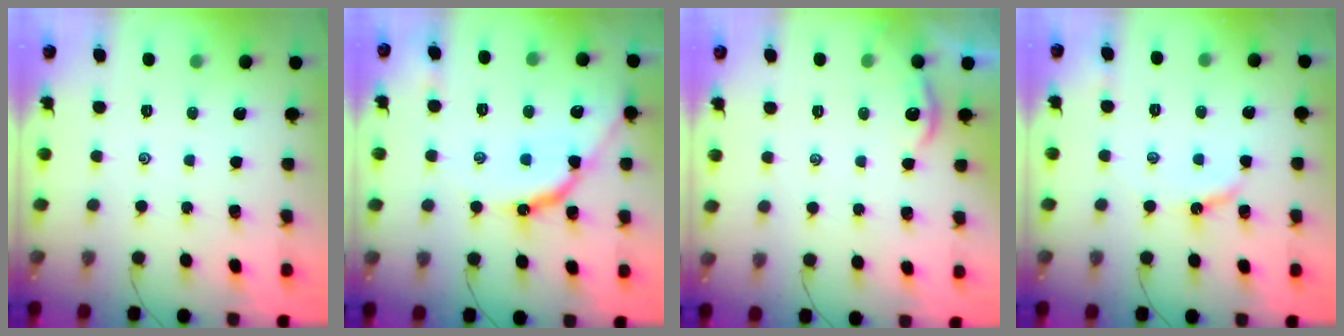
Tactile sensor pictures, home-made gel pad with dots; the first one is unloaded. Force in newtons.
{"total": 10.9, "press": 10.8, "slide": 1.1}
{"total": 2.5, "press": 2.5, "slide": 0.3}
{"total": 6.6, "press": 6.6, "slide": 0.7}